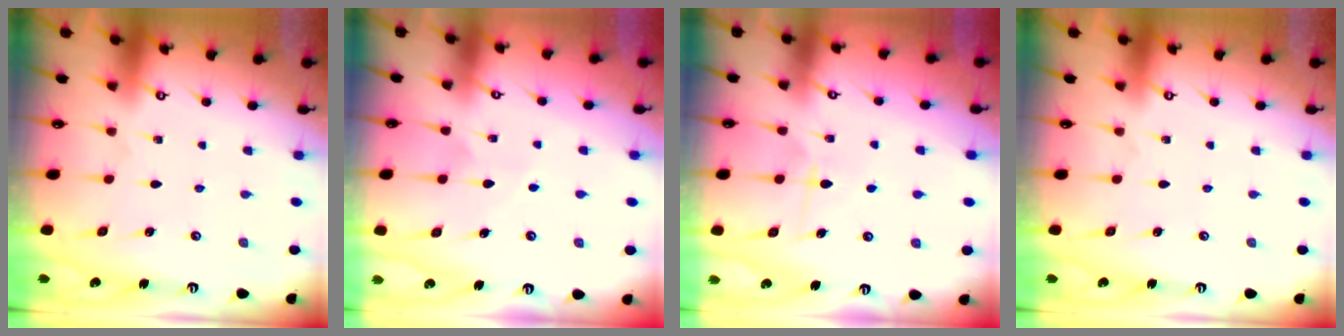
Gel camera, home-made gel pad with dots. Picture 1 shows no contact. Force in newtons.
{"total": 5.8, "press": 5.8, "slide": 0.2}
{"total": 5.8, "press": 5.7, "slide": 0.7}
{"total": 0.0}